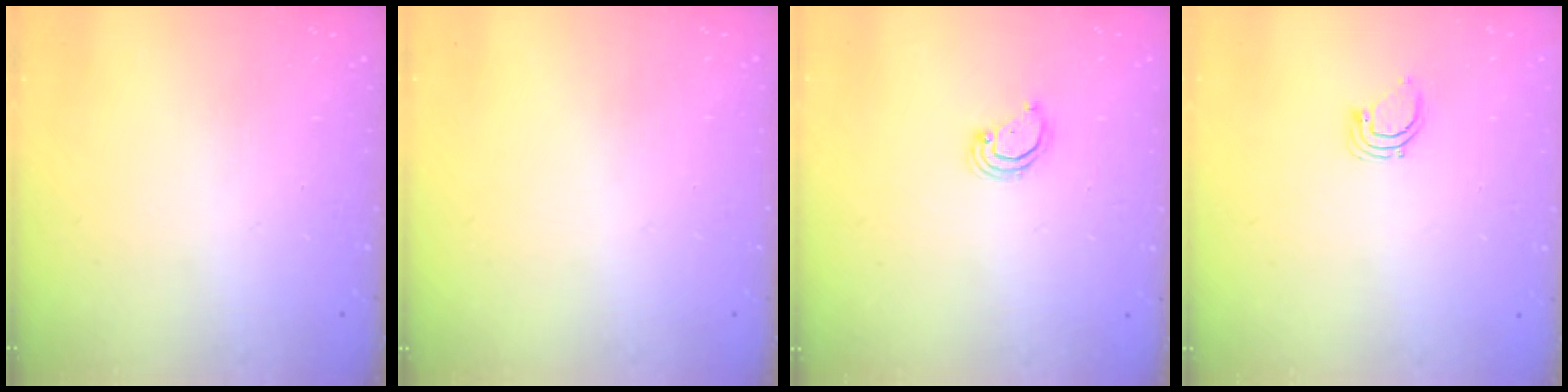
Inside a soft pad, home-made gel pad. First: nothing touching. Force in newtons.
{"total": 0.0}
{"total": 3.1, "press": 3.1, "slide": 0.2}
{"total": 2.3, "press": 2.3, "slide": 0.1}